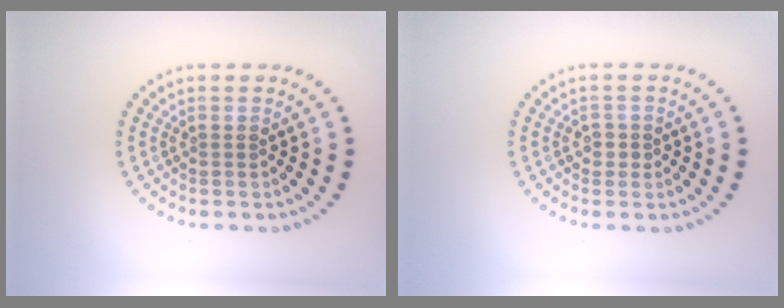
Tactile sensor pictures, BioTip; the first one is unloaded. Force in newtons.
{"total": 1.1, "press": 1.0, "slide": 0.5}